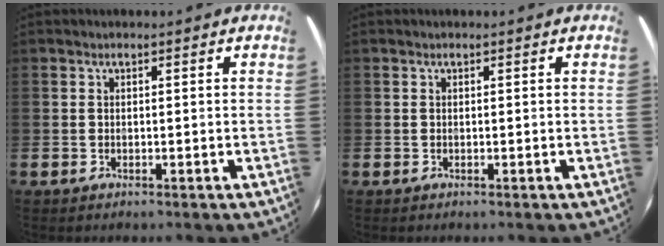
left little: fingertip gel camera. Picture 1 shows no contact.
{"total": 0.0}